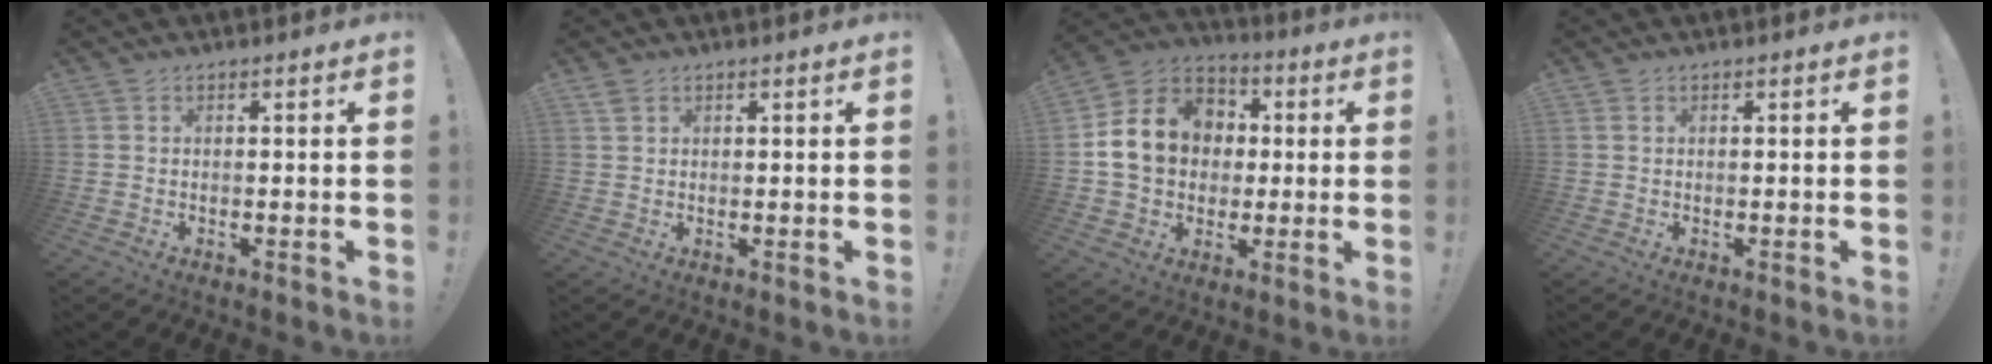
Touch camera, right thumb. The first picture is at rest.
{"total": 2.0, "force": [1.3, 1.0, 1.0], "torque": [-0.019, -0.001, 0.025]}
{"total": 16.1, "force": [2.2, 13.2, 8.9], "torque": [-0.140, 0.006, 0.050]}
{"total": 0.7, "force": [0.3, 0.5, 0.4], "torque": [-0.015, 0.004, 0.008]}